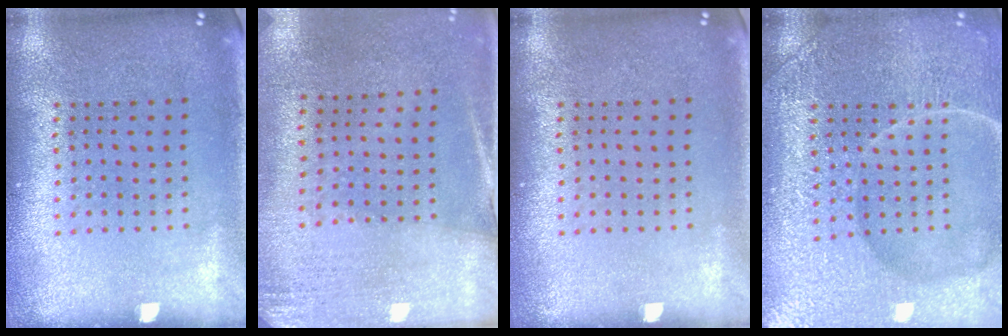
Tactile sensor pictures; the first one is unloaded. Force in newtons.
{"total": 2.7, "press": 2.3, "slide": 1.4}
{"total": 0.0}
{"total": 5.6, "press": 5.6, "slide": 0.6}